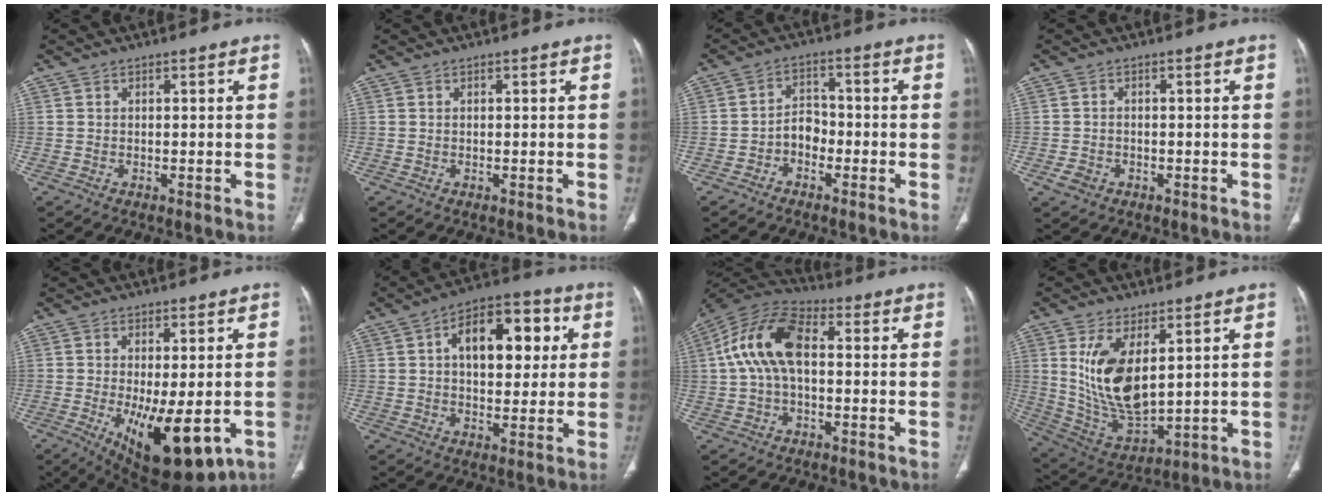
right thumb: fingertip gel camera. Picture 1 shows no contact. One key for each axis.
{"total": 0.0}
{"total": 4.3, "fx": -2.0, "fy": 3.1, "fz": 2.3, "tx": -0.023, "ty": 0.026, "tz": -0.044}
{"total": 2.4, "fx": -1.1, "fy": 1.9, "fz": 1.0, "tx": -0.017, "ty": 0.006, "tz": -0.015}
{"total": 14.5, "fx": -4.0, "fy": 5.6, "fz": 12.7, "tx": -0.196, "ty": -0.023, "tz": -0.040}
{"total": 15.2, "fx": 3.8, "fy": 8.5, "fz": 12.0, "tx": -0.142, "ty": 0.014, "tz": 0.053}
{"total": 13.4, "fx": 1.2, "fy": 7.5, "fz": 11.0, "tx": -0.219, "ty": 0.038, "tz": 0.013}
{"total": 14.4, "fx": 4.1, "fy": 6.9, "fz": 12.0, "tx": -0.220, "ty": -0.026, "tz": 0.102}